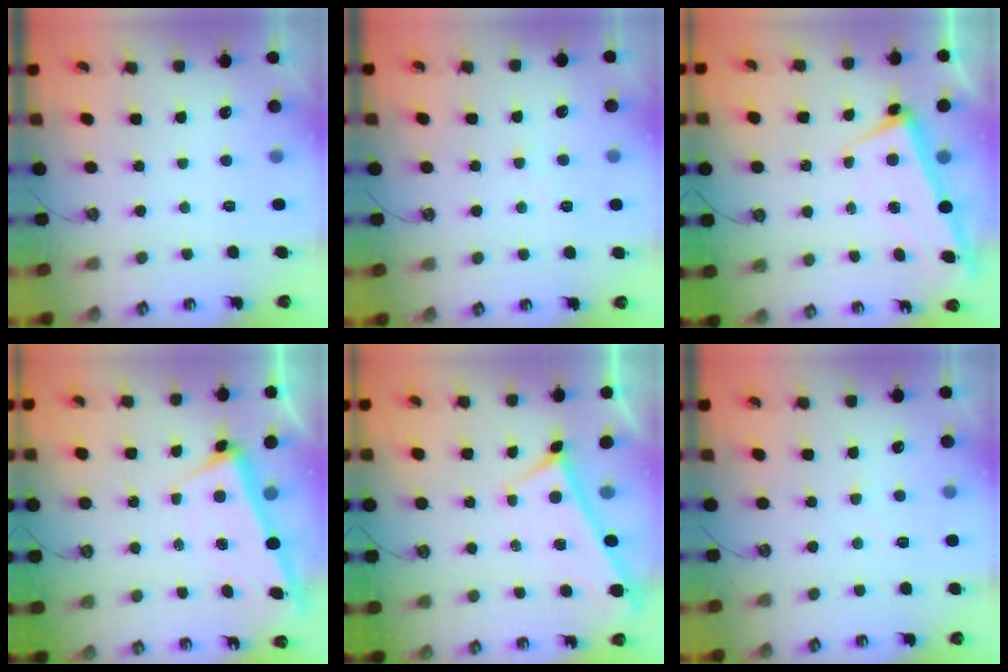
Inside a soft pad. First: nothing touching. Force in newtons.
{"total": 1.8, "press": 1.8, "slide": 0.3}
{"total": 2.3, "press": 2.2, "slide": 0.7}
{"total": 3.0, "press": 2.8, "slide": 1.0}
{"total": 0.0}
{"total": 5.6, "press": 5.6, "slide": 0.3}